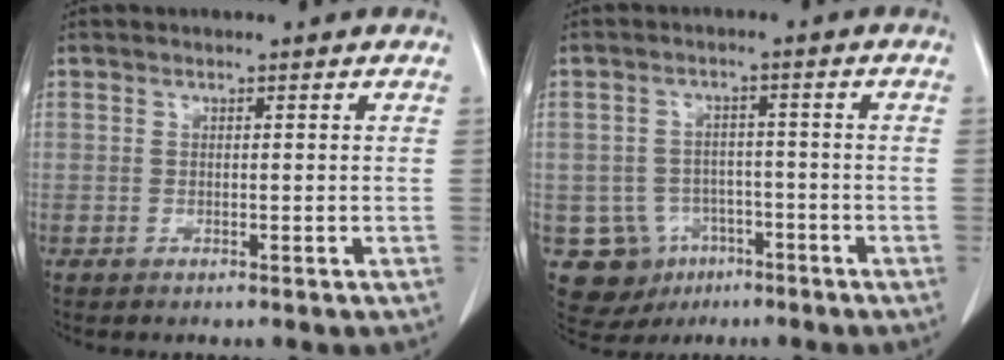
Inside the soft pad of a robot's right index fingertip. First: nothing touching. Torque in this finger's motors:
{"motor_torque": [-0.25, -0.12, -0.69, -0.17]}